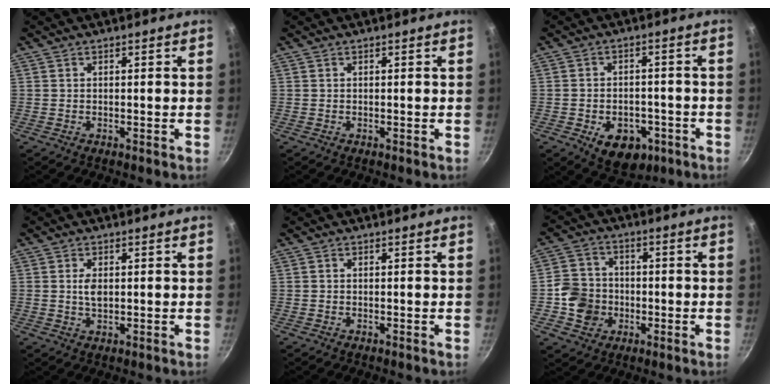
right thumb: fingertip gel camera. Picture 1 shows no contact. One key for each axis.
{"total": 0.0}
{"total": 9.5, "fx": -4.2, "fy": 6.3, "fz": 5.7, "tx": -0.064, "ty": 0.021, "tz": -0.051}
{"total": 2.9, "fx": 0.3, "fy": 1.7, "fz": 2.3, "tx": -0.040, "ty": -0.002, "tz": 0.006}
{"total": 0.0}
{"total": 8.7, "fx": -1.8, "fy": 7.7, "fz": 3.6, "tx": -0.039, "ty": 0.018, "tz": -0.035}